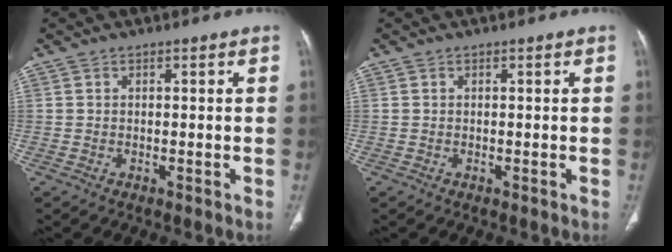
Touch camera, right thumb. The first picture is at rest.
{"total": 0.0}